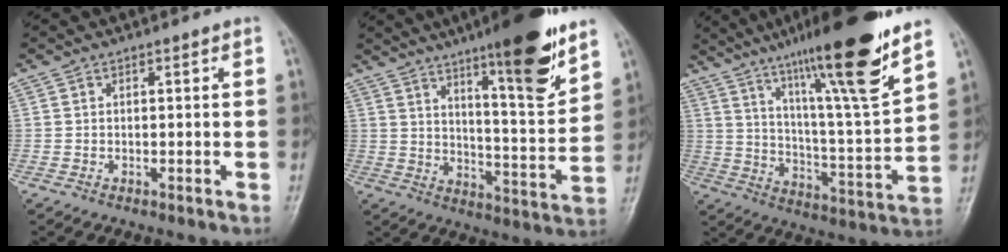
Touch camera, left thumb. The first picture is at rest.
{"total": 17.1, "force": [11.1, 2.6, 12.7], "torque": [-0.169, -0.070, 0.175]}
{"total": 22.8, "force": [15.3, 2.0, 16.8], "torque": [-0.249, -0.065, 0.252]}